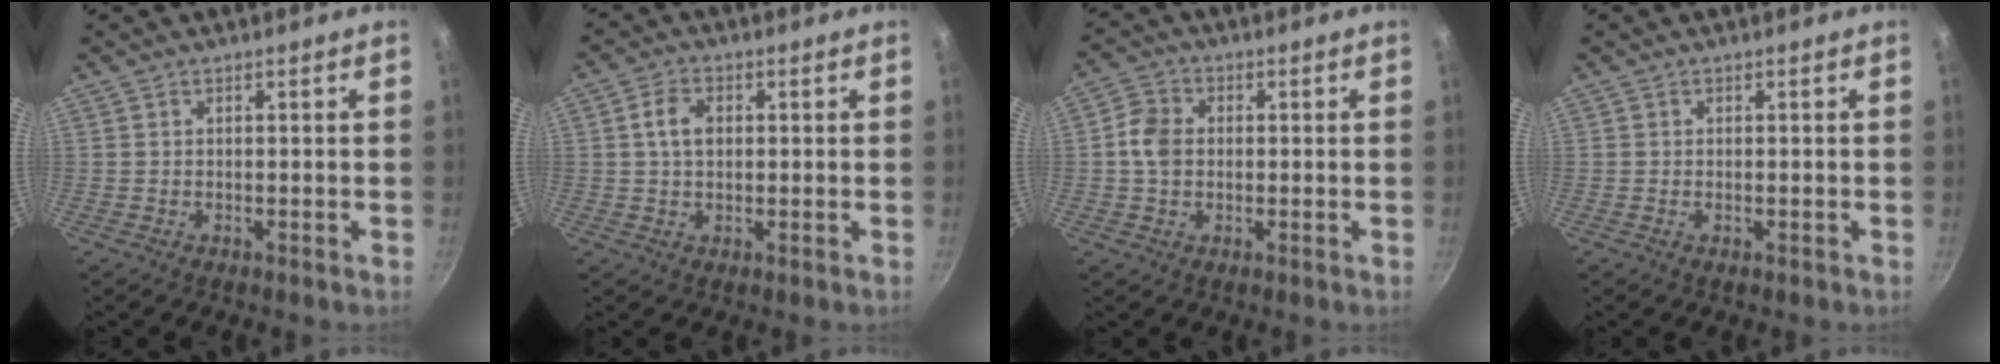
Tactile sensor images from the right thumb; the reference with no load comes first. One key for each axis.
{"total": 4.8, "fx": 0.7, "fy": 3.3, "fz": 3.3, "tx": -0.052, "ty": 0.007, "tz": 0.007}
{"total": 5.5, "fx": -0.1, "fy": 4.4, "fz": 3.3, "tx": -0.054, "ty": 0.010, "tz": -0.012}
{"total": 0.6, "fx": -0.2, "fy": 0.3, "fz": 0.5, "tx": -0.009, "ty": 0.002, "tz": -0.003}